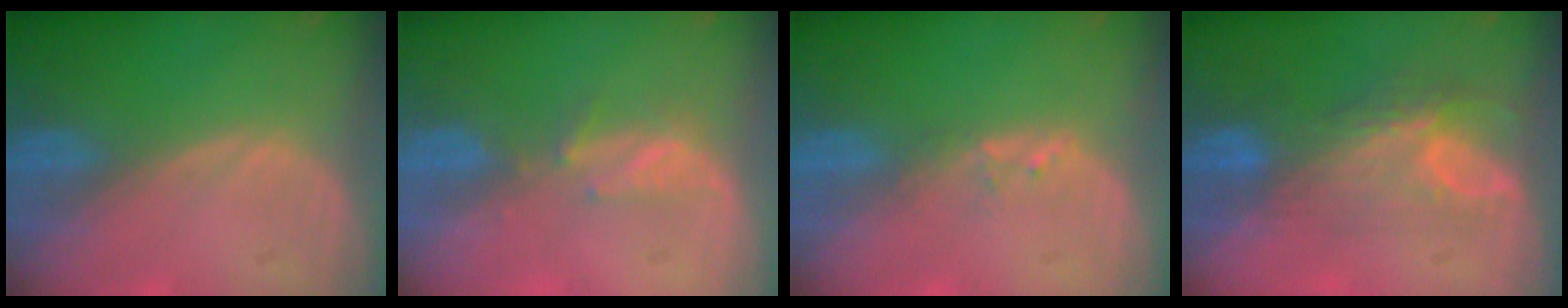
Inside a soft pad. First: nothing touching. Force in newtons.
{"total": 2.7, "press": 2.6, "slide": 0.8}
{"total": 1.2, "press": 1.1, "slide": 0.2}
{"total": 7.8, "press": 6.8, "slide": 3.8}